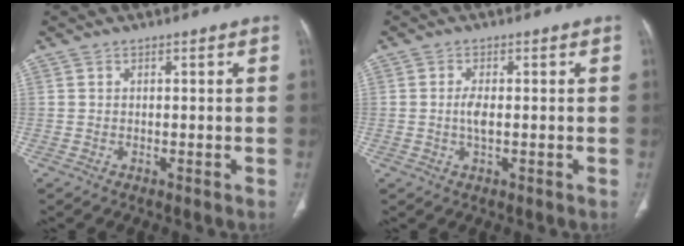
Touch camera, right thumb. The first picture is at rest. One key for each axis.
{"total": 2.7, "fx": -0.1, "fy": 1.0, "fz": 2.5, "tx": -0.057, "ty": -0.001, "tz": -0.004}